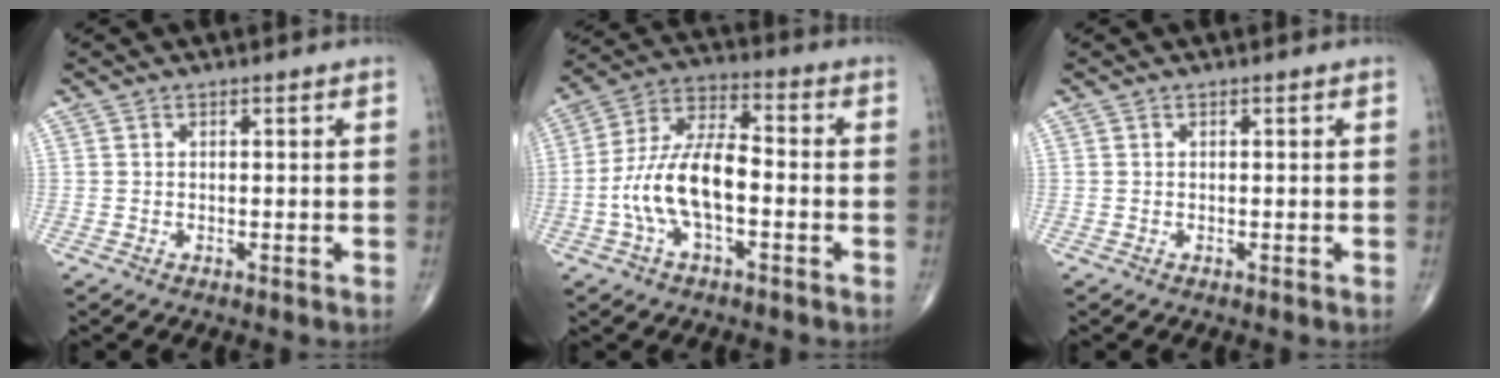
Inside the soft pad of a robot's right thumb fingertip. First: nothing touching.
{"total": 13.0, "force": [-2.7, 5.9, 11.3], "torque": [-0.226, 0.043, -0.056]}
{"total": 0.0}